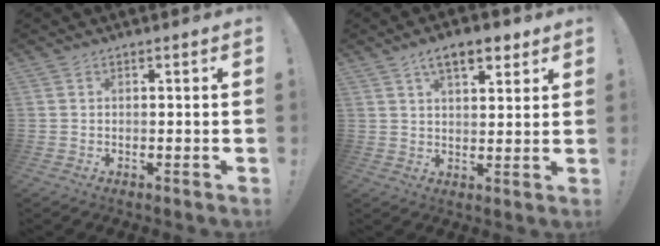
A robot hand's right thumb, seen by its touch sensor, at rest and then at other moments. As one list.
[{"total": 8.9, "force": [5.4, 3.7, 6.1], "torque": [-0.087, -0.016, 0.093]}]